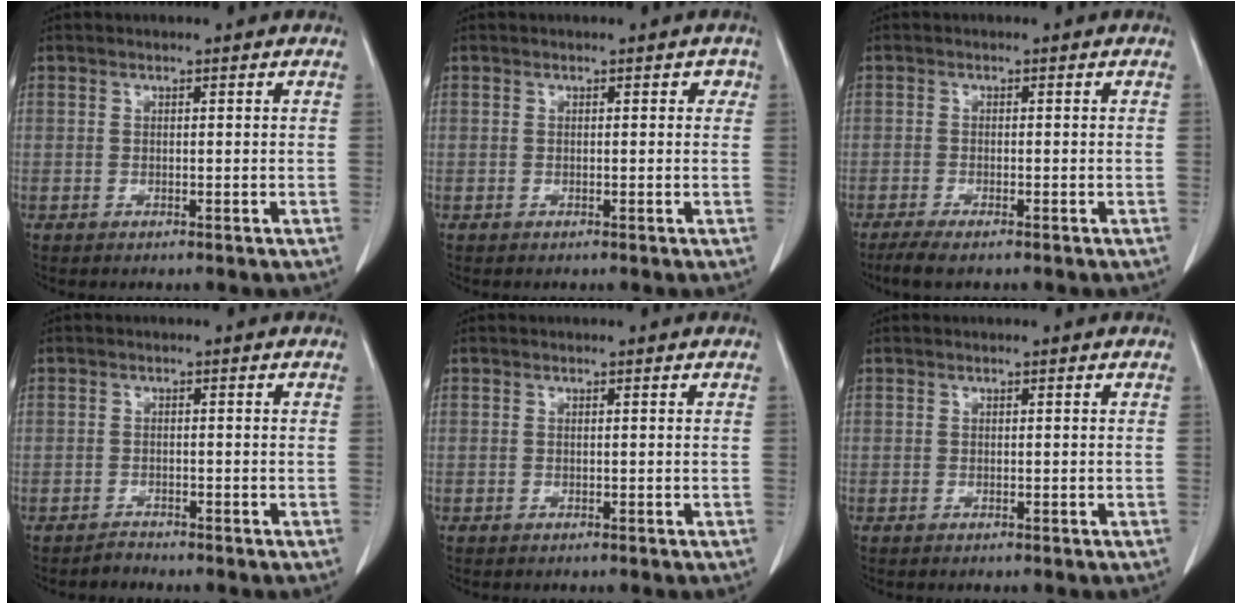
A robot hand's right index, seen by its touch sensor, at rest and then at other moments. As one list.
[{"total": 1.0, "force": [0.3, 0.8, 0.6], "torque": [0.002, 0.005, -0.002]}, {"total": 3.4, "force": [-2.6, 0.4, 2.2], "torque": [-0.039, -0.009, -0.045]}, {"total": 1.2, "force": [-1.1, 0.3, -0.4], "torque": [0.013, -0.003, -0.023]}, {"total": 0.0}, {"total": 0.0}]